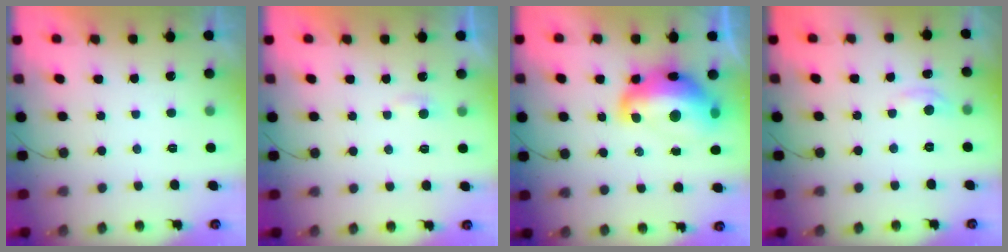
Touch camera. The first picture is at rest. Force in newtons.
{"total": 2.4, "press": 2.4, "slide": 0.2}
{"total": 18.6, "press": 18.6, "slide": 1.6}
{"total": 3.4, "press": 3.3, "slide": 0.5}